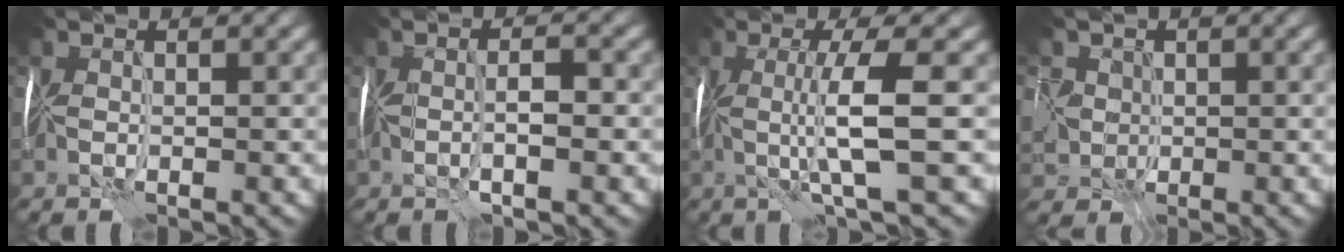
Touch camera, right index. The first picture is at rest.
{"total": 0.9, "force": [-0.5, 0.1, 0.7], "torque": [-0.026, 0.014, -0.002]}
{"total": 3.8, "force": [-0.1, 0.2, 3.8], "torque": [-0.087, 0.011, 0.009]}
{"total": 2.4, "force": [-0.2, 2.3, -0.7], "torque": [-0.005, 0.012, 0.012]}